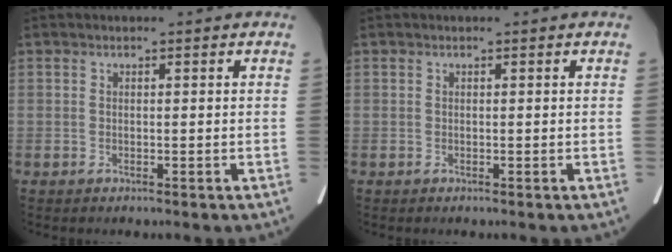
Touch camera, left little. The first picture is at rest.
{"total": 0.0}